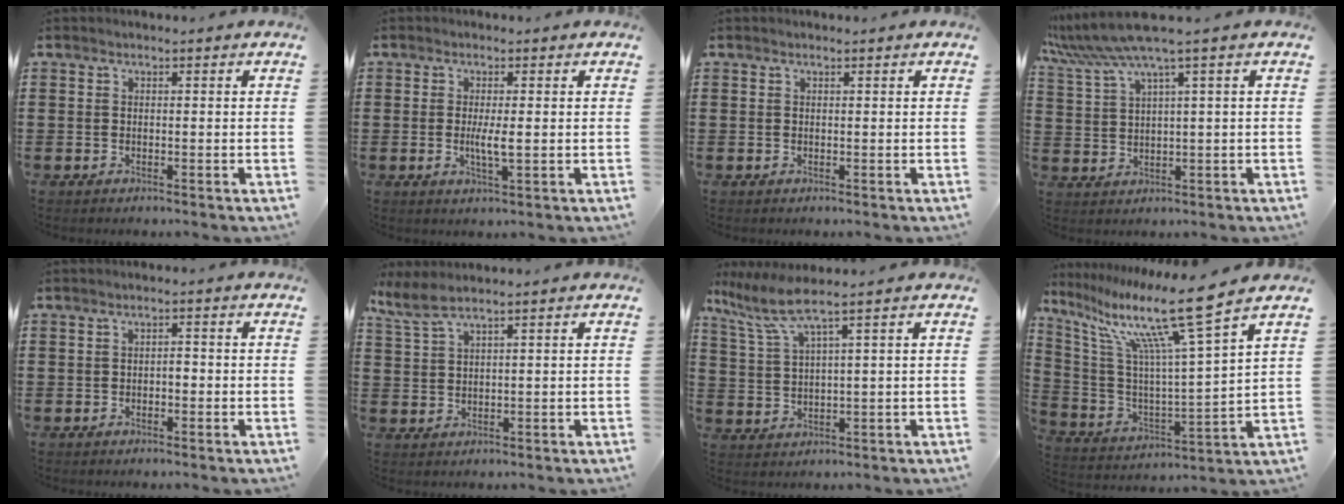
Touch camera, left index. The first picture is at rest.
{"total": 3.3, "force": [-0.1, 0.4, 3.3], "torque": [-0.058, -0.004, -0.002]}
{"total": 0.0}
{"total": 6.1, "force": [3.9, -0.3, 4.7], "torque": [-0.118, -0.023, 0.064]}
{"total": 1.3, "force": [-0.6, 0.7, 0.9], "torque": [-0.020, 0.002, -0.014]}
{"total": 3.3, "force": [2.3, 0.4, 2.2], "torque": [-0.051, -0.001, 0.042]}
{"total": 5.8, "force": [3.6, 0.4, 4.5], "torque": [-0.110, -0.012, 0.058]}
{"total": 14.4, "force": [10.0, 0.4, 10.4], "torque": [-0.216, -0.065, 0.154]}